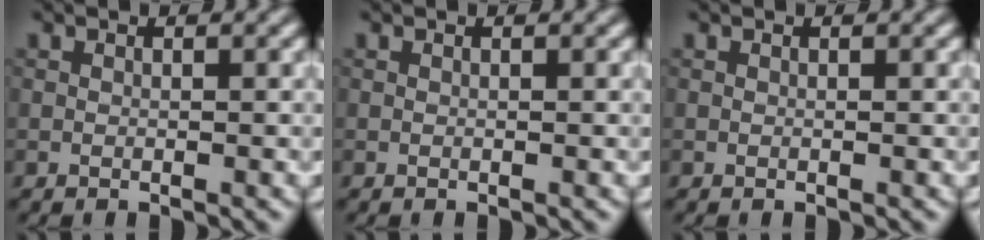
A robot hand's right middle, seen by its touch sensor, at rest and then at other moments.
{"total": 0.0}
{"total": 0.0}